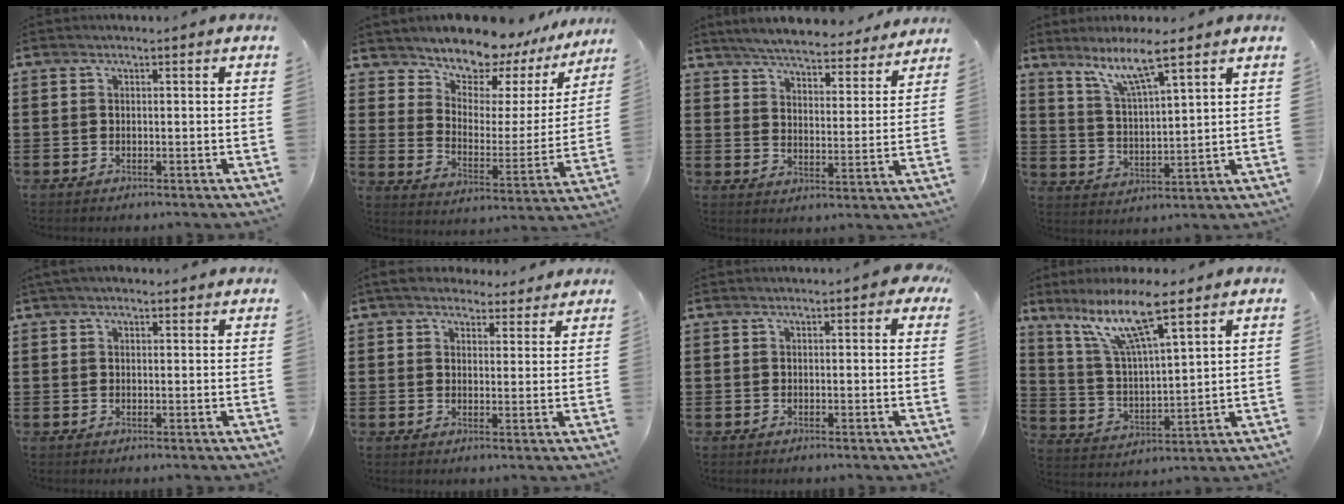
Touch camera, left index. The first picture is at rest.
{"total": 8.5, "force": [8.1, 2.4, 0.8], "torque": [-0.048, -0.070, 0.143]}
{"total": 5.3, "force": [5.2, -0.1, 0.9], "torque": [-0.042, -0.036, 0.090]}
{"total": 8.2, "force": [6.0, 1.0, 5.5], "torque": [-0.115, -0.018, 0.103]}
{"total": 1.5, "force": [1.2, 0.6, 0.7], "torque": [-0.017, 0.005, 0.023]}
{"total": 4.5, "force": [4.1, 1.6, 1.3], "torque": [-0.038, -0.005, 0.077]}
{"total": 0.7, "force": [0.1, 0.4, 0.6], "torque": [-0.013, 0.004, 0.000]}
{"total": 11.7, "force": [8.2, 1.9, 8.1], "torque": [-0.180, -0.026, 0.142]}